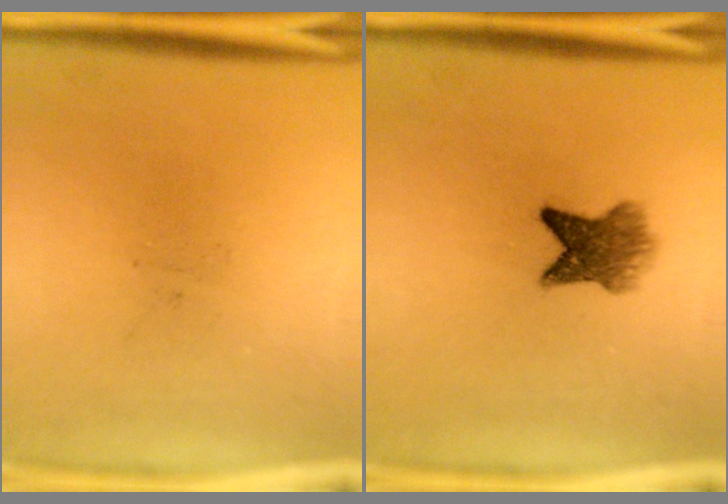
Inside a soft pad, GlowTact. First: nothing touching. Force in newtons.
{"total": 5.2}